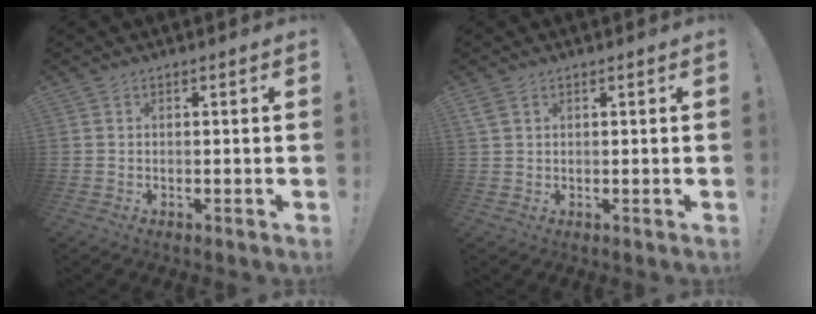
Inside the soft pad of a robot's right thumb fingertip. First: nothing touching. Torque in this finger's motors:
{"motor_torque": [-0.09, 0.09, 0.02, -0.01, 0.00]}